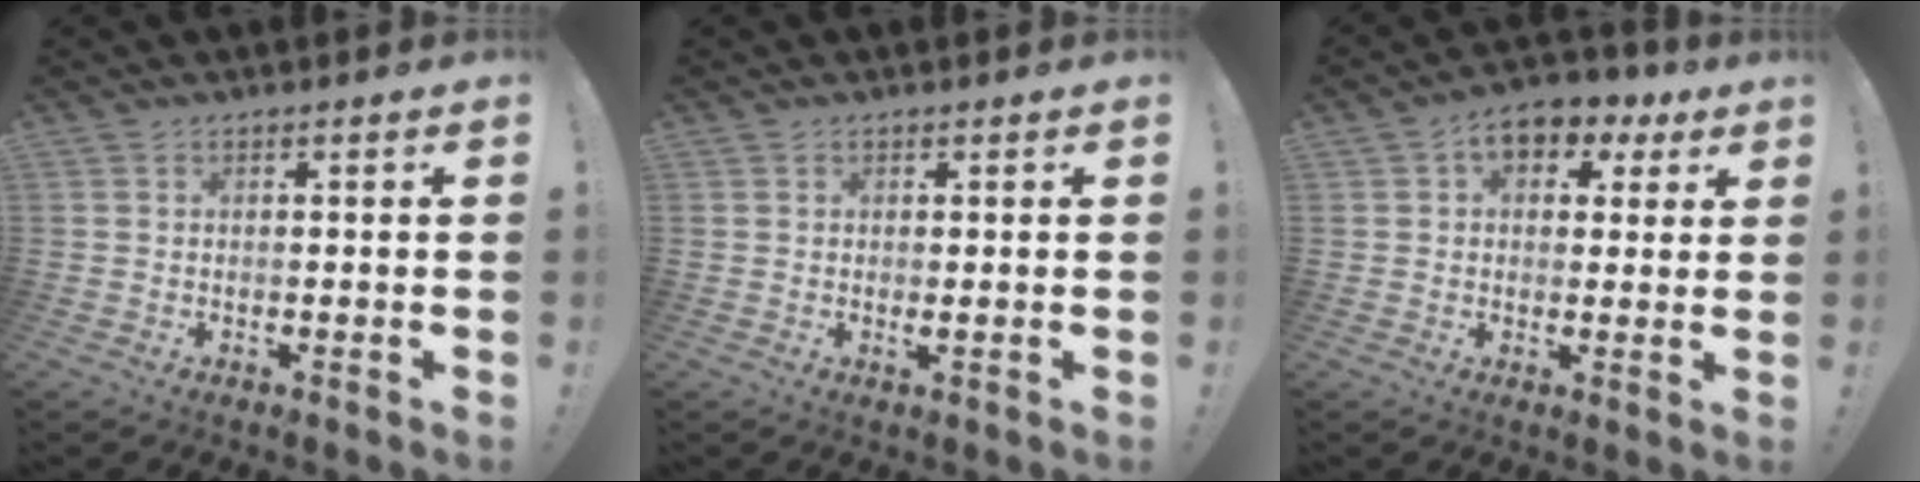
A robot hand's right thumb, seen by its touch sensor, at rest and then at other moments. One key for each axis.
{"total": 1.0, "fx": 0.4, "fy": 0.1, "fz": 1.0, "tx": -0.003, "ty": -0.008, "tz": 0.004}
{"total": 8.0, "fx": 3.4, "fy": 5.4, "fz": 4.8, "tx": -0.061, "ty": -0.014, "tz": 0.062}